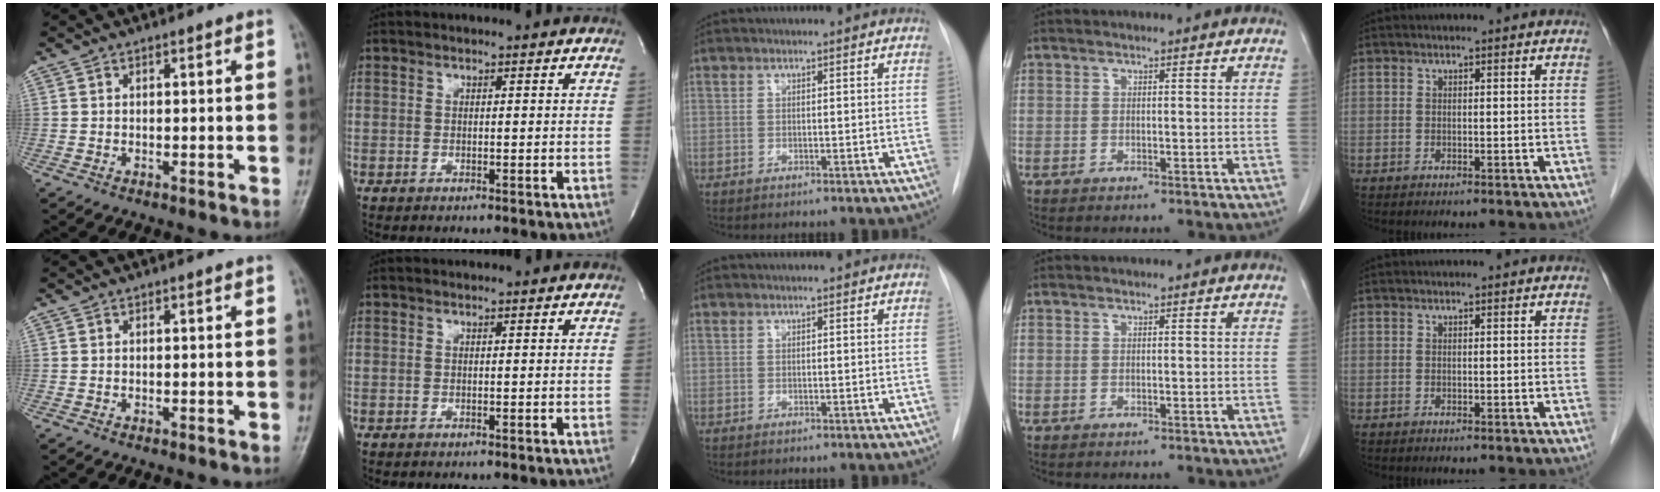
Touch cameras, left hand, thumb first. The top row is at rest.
{}